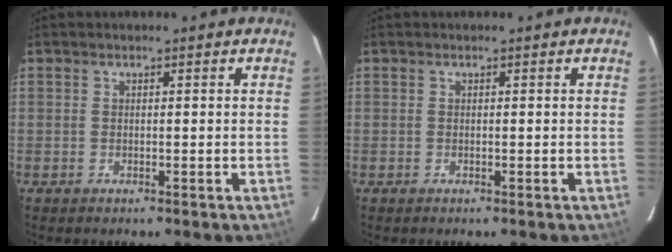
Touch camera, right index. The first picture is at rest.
{"total": 0.0}